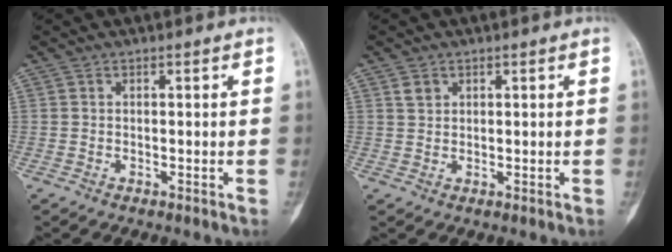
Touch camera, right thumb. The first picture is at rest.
{"total": 1.8, "force": [1.0, 1.3, 0.7], "torque": [-0.004, -0.002, 0.020]}